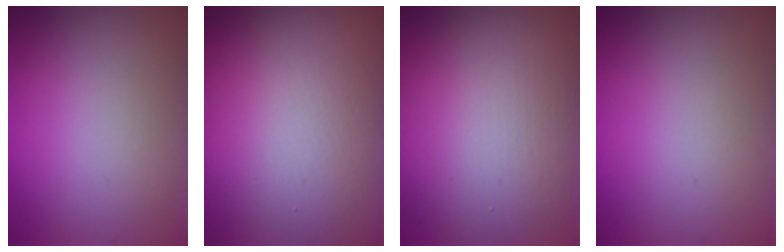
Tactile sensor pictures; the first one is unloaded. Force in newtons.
{"total": 26.9, "press": 26.9, "slide": 1.3}
{"total": 12.6, "press": 12.5, "slide": 0.9}
{"total": 0.0}